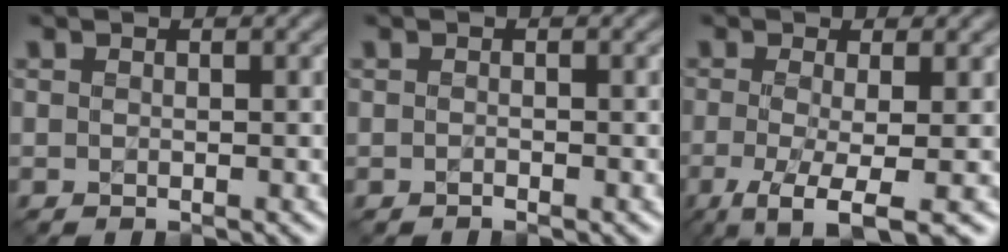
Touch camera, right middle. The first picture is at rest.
{"total": 0.0}
{"total": 5.4, "force": [-1.8, 1.3, 4.9], "torque": [-0.083, -0.009, -0.038]}